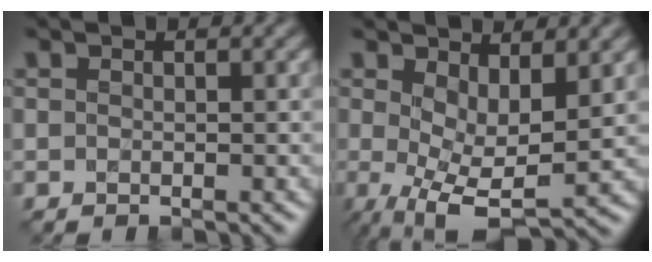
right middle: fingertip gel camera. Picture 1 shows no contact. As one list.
[{"total": 7.0, "force": [0.6, 3.1, 6.3], "torque": [-0.126, -0.015, 0.015]}]